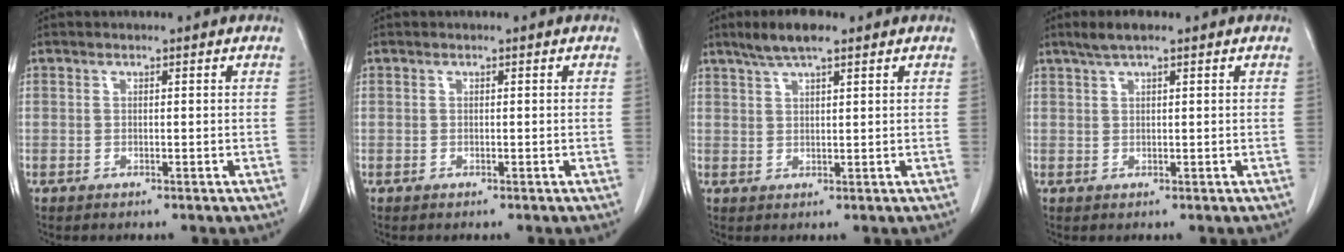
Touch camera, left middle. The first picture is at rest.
{"total": 0.0}
{"total": 5.3, "force": [3.8, 0.8, 3.5], "torque": [-0.074, 0.012, 0.069]}
{"total": 3.1, "force": [2.2, 0.4, 2.2], "torque": [-0.049, 0.012, 0.042]}